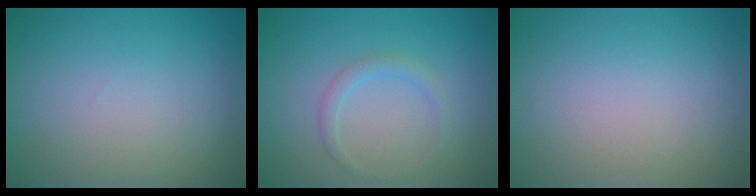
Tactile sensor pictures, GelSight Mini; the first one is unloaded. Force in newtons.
{"total": 1.3, "press": 1.3, "slide": 0.0}
{"total": 0.0}